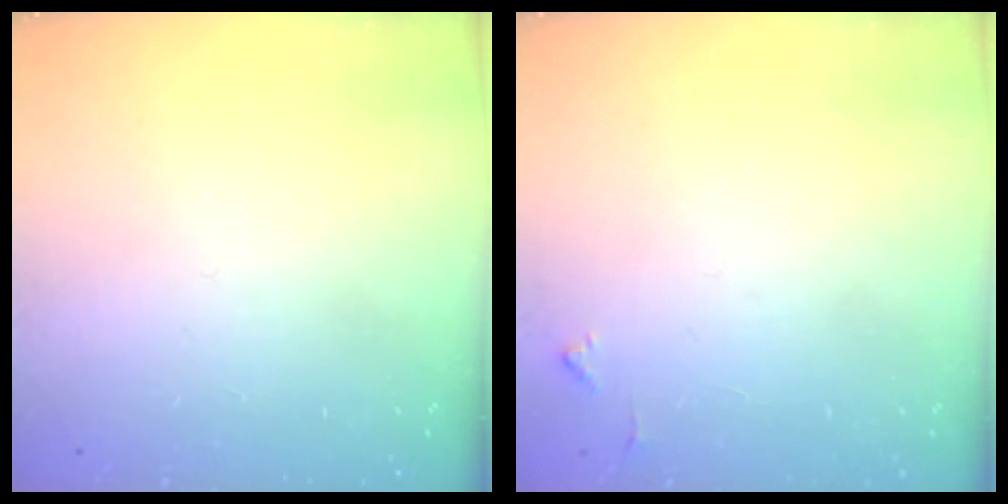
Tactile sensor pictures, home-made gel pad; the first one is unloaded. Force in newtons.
{"total": 4.1, "press": 4.0, "slide": 0.6}